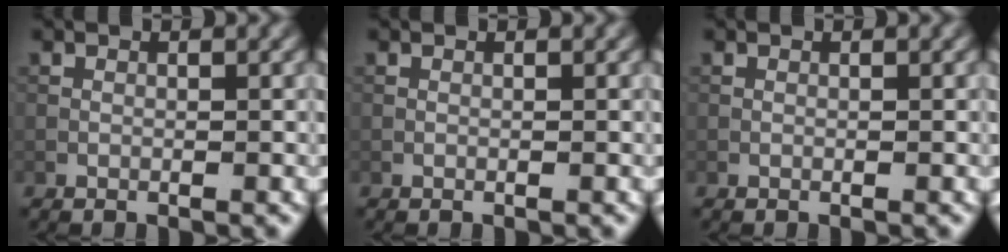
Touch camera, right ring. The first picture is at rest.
{"total": 0.0}
{"total": 0.0}